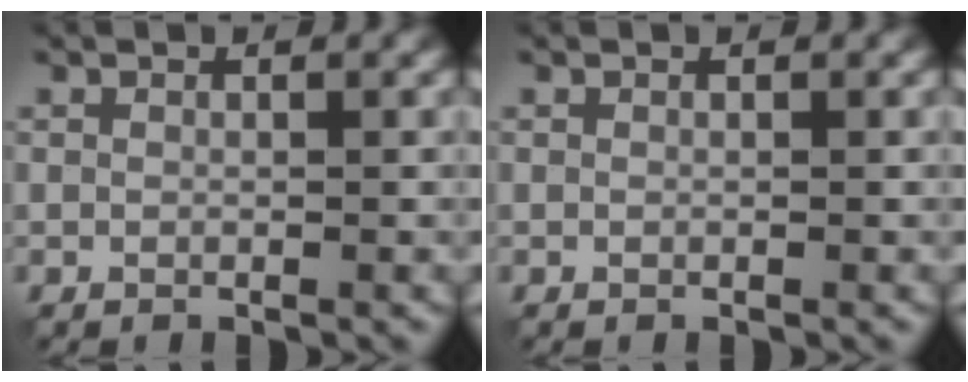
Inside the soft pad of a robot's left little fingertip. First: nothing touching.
{"total": 0.0}